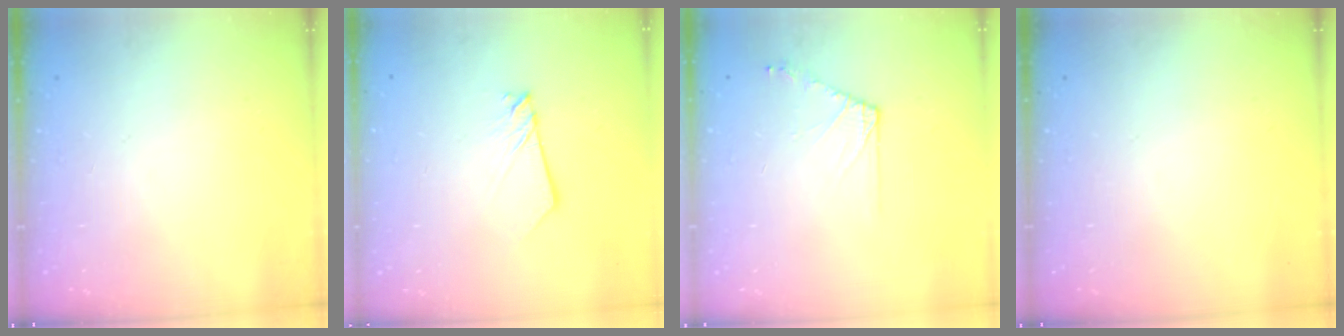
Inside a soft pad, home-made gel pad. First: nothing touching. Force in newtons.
{"total": 2.7, "press": 2.6, "slide": 0.3}
{"total": 6.5, "press": 6.4, "slide": 1.1}
{"total": 0.0}